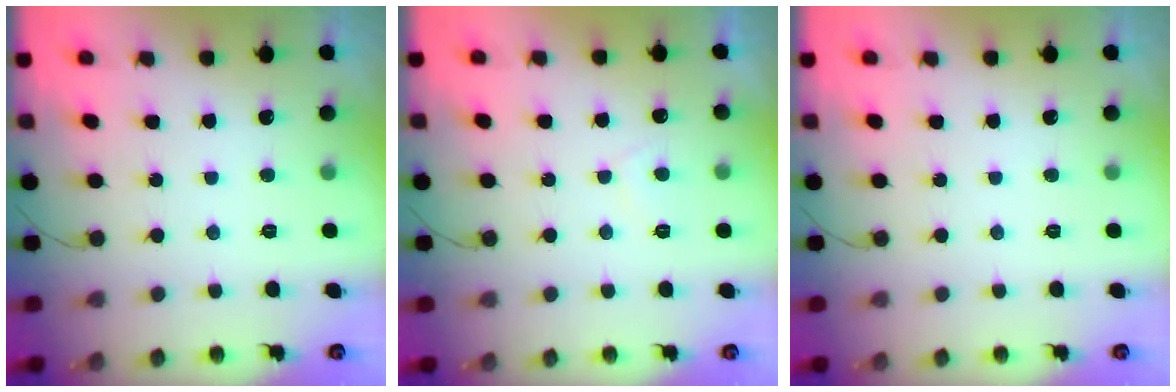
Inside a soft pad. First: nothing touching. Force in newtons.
{"total": 2.1, "press": 2.0, "slide": 0.5}
{"total": 0.0}